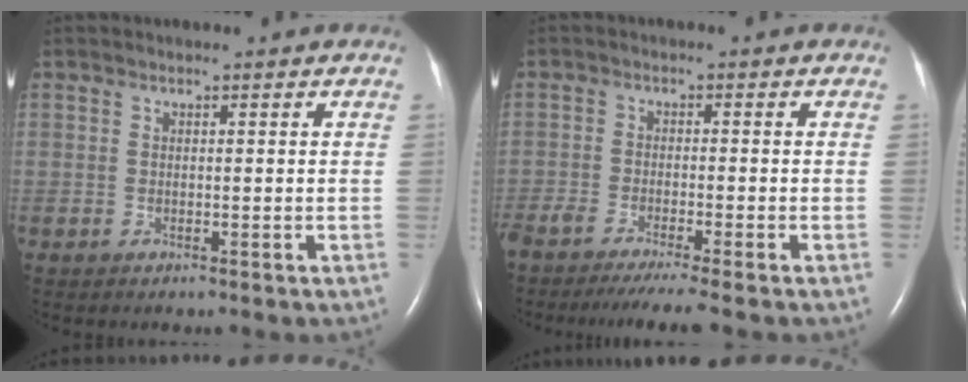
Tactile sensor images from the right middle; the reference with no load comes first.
{"total": 9.2, "force": [-7.8, -0.6, 4.8], "torque": [-0.057, -0.026, -0.121]}